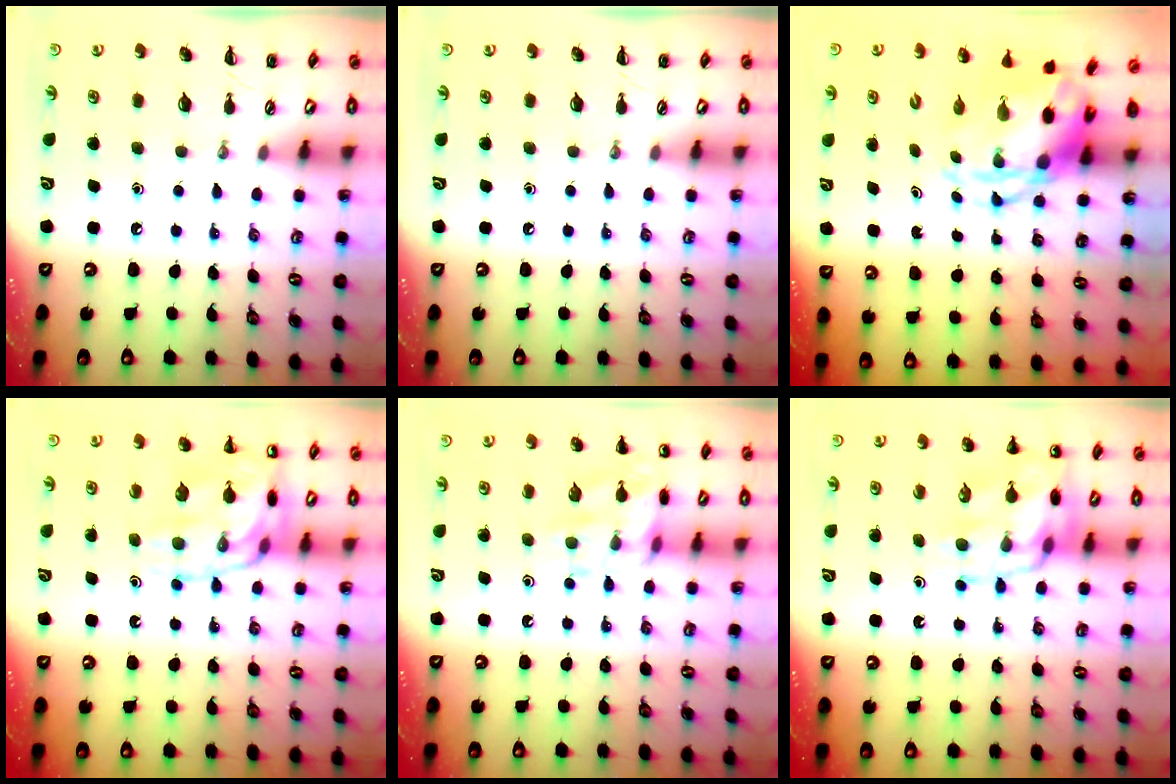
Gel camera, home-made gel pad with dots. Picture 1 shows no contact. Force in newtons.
{"total": 0.0}
{"total": 6.0, "press": 5.8, "slide": 1.6}
{"total": 15.8, "press": 15.6, "slide": 2.1}
{"total": 13.3, "press": 13.2, "slide": 0.8}
{"total": 17.8, "press": 17.4, "slide": 3.5}